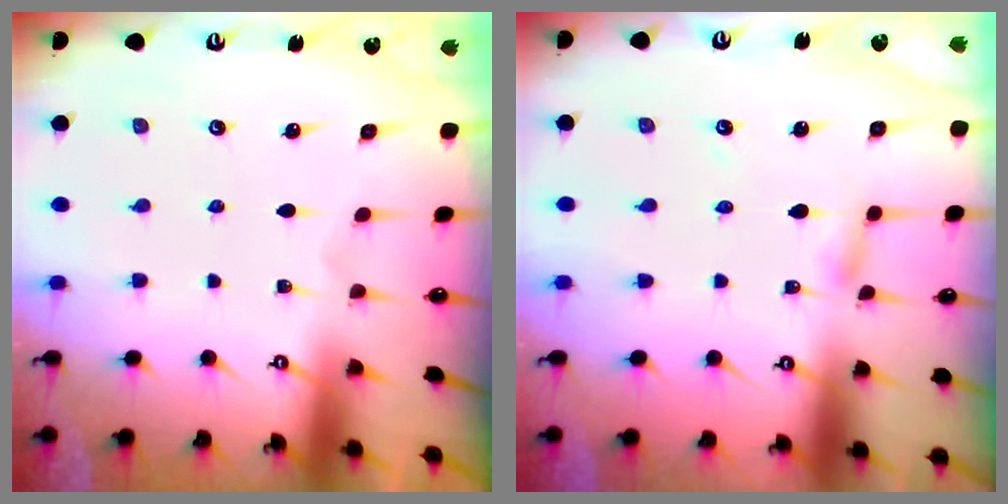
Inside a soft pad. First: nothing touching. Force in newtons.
{"total": 2.8, "press": 2.8, "slide": 0.2}